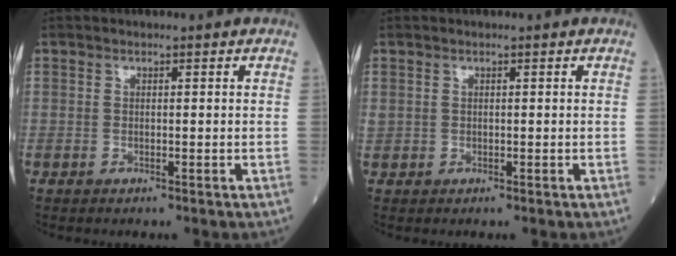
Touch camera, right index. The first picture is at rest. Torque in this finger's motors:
{"motor_torque": [0.46, -0.34, 0.29, 0.07]}